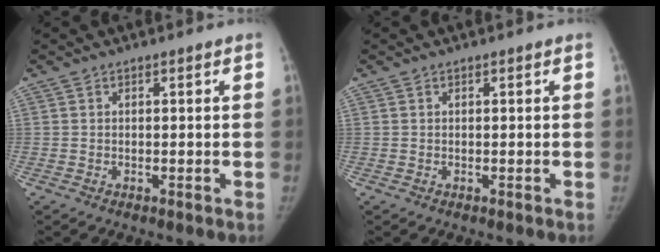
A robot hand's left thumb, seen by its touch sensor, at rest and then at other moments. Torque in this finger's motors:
{"motor_torque": [-0.02, -0.02, 0.07, -0.05, 0.00]}